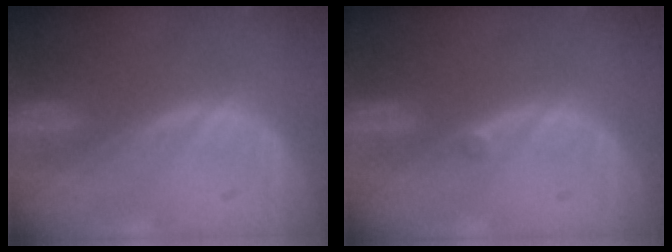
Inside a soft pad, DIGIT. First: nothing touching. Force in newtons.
{"total": 0.6, "press": 0.5, "slide": 0.3}